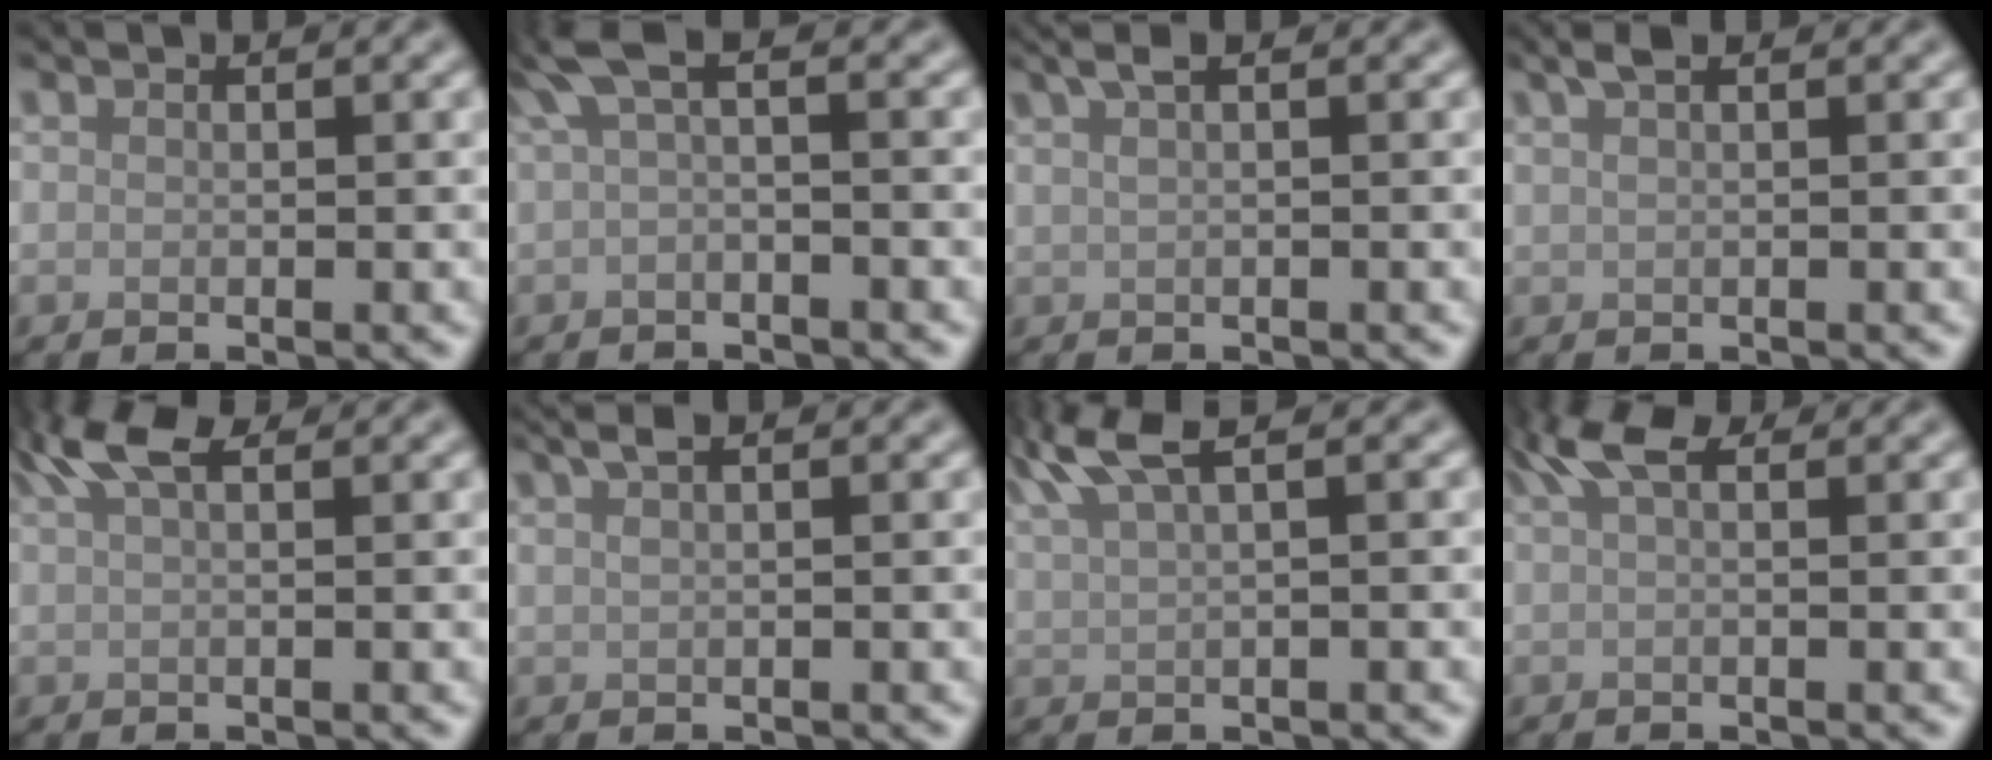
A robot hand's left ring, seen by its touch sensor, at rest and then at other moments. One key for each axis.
{"total": 3.1, "fx": 0.7, "fy": 0.8, "fz": 2.9, "tx": -0.053, "ty": 0.005, "tz": 0.006}
{"total": 2.5, "fx": 1.4, "fy": 0.7, "fz": 1.9, "tx": -0.031, "ty": 0.005, "tz": 0.016}
{"total": 1.7, "fx": 1.1, "fy": 0.5, "fz": 1.2, "tx": -0.022, "ty": 0.004, "tz": 0.015}
{"total": 3.6, "fx": 2.4, "fy": 0.9, "fz": 2.6, "tx": -0.050, "ty": 0.013, "tz": 0.042}
{"total": 2.5, "fx": 1.5, "fy": 0.9, "fz": 1.8, "tx": -0.026, "ty": 0.007, "tz": 0.012}
{"total": 4.6, "fx": 3.0, "fy": 1.1, "fz": 3.3, "tx": -0.067, "ty": 0.022, "tz": 0.056}
{"total": 3.1, "fx": 1.8, "fy": 0.9, "fz": 2.4, "tx": -0.044, "ty": 0.011, "tz": 0.029}